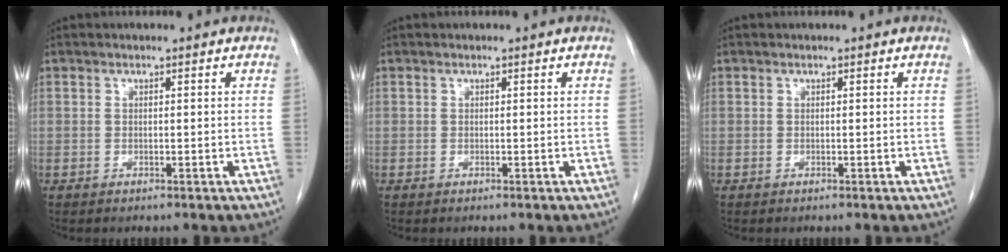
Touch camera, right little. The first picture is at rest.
{"total": 0.0}
{"total": 0.0}